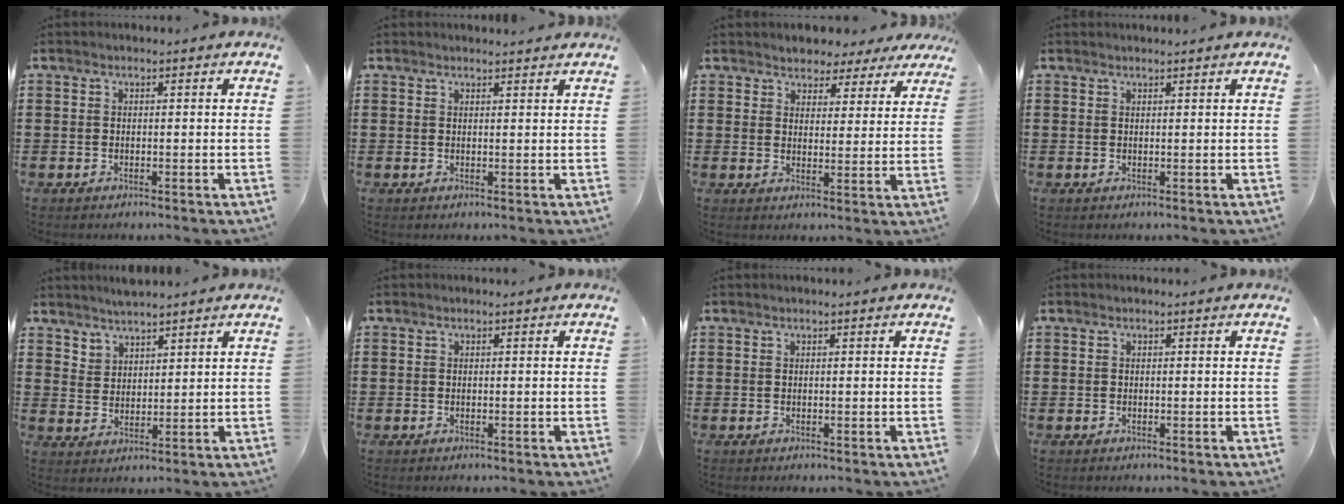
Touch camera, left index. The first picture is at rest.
{"total": 1.2, "force": [1.2, -0.1, 0.2], "torque": [-0.007, -0.002, 0.024]}
{"total": 3.7, "force": [3.4, 1.5, -0.1], "torque": [-0.018, -0.008, 0.060]}
{"total": 0.8, "force": [0.7, -0.1, 0.3], "torque": [-0.005, -0.003, 0.015]}
{"total": 3.4, "force": [3.3, 1.0, -0.4], "torque": [-0.003, -0.005, 0.064]}
{"total": 0.0}
{"total": 0.0}
{"total": 0.0}